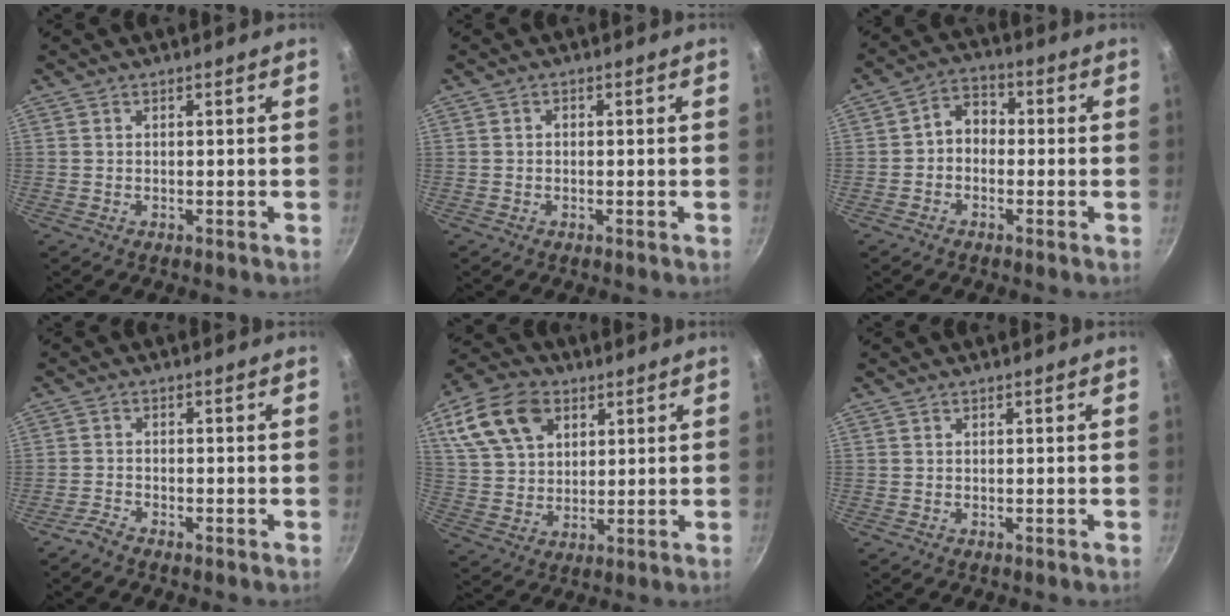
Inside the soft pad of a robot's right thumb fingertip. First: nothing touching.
{"total": 0.8, "force": [-0.1, 0.6, 0.4], "torque": [-0.008, 0.006, -0.001]}
{"total": 5.3, "force": [-0.8, 4.1, 3.2], "torque": [-0.031, 0.025, -0.029]}
{"total": 2.1, "force": [-1.9, 0.4, 0.6], "torque": [-0.023, 0.018, -0.041]}
{"total": 14.3, "force": [6.2, 9.8, 8.3], "torque": [-0.137, -0.004, 0.114]}
{"total": 0.0}